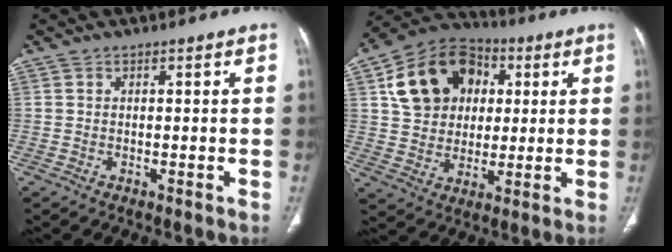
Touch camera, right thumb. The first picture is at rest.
{"total": 17.1, "force": [4.7, 13.4, 9.5], "torque": [-0.139, 0.010, 0.078]}